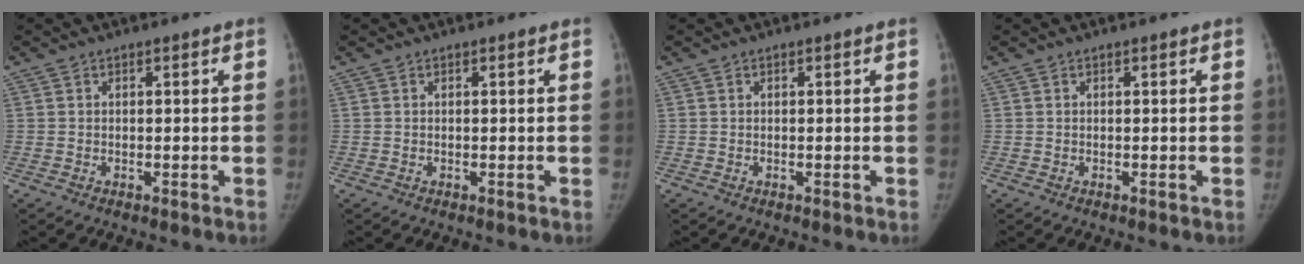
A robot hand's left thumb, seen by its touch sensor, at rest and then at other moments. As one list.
[{"total": 0.0}, {"total": 0.0}, {"total": 0.0}]